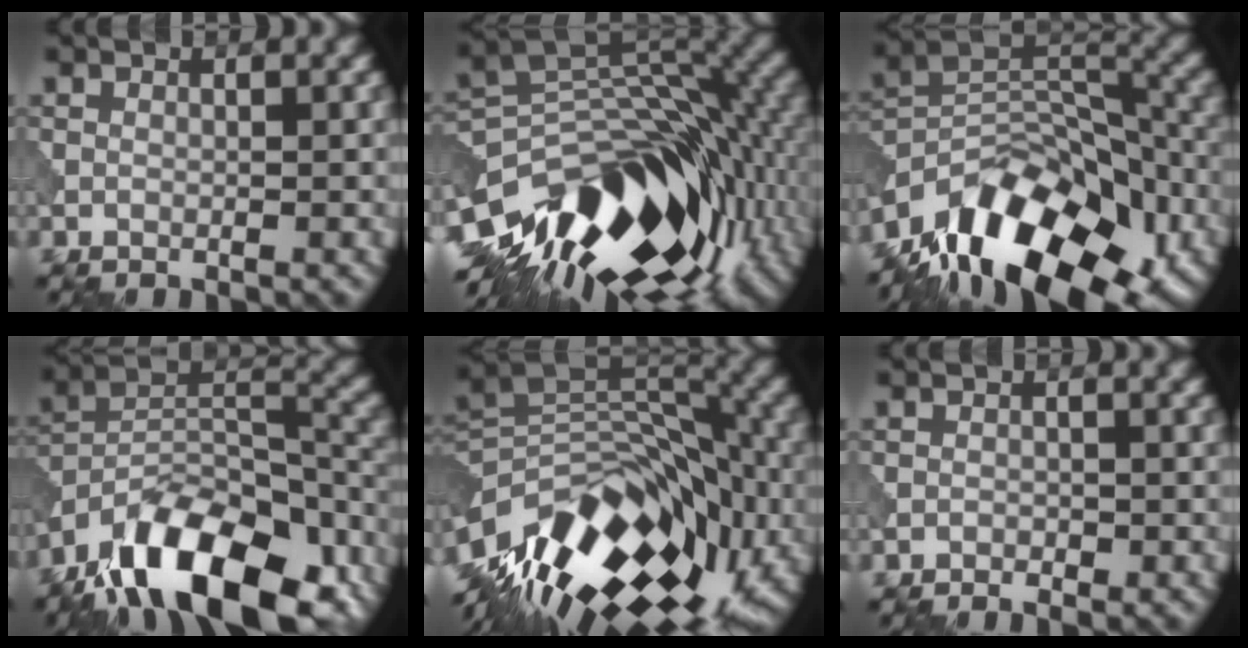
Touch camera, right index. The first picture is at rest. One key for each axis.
{"total": 15.4, "fx": -7.4, "fy": 8.5, "fz": 10.5, "tx": -0.198, "ty": 0.013, "tz": -0.134}
{"total": 15.0, "fx": -9.9, "fy": 7.6, "fz": 8.4, "tx": -0.150, "ty": 0.021, "tz": -0.169}
{"total": 16.4, "fx": -11.7, "fy": 6.6, "fz": 9.4, "tx": -0.181, "ty": 0.002, "tz": -0.192}
{"total": 15.6, "fx": -7.5, "fy": 8.4, "fz": 10.8, "tx": -0.205, "ty": 0.020, "tz": -0.143}
{"total": 0.8, "fx": -0.6, "fy": 0.4, "fz": 0.4, "tx": -0.003, "ty": 0.000, "tz": -0.012}